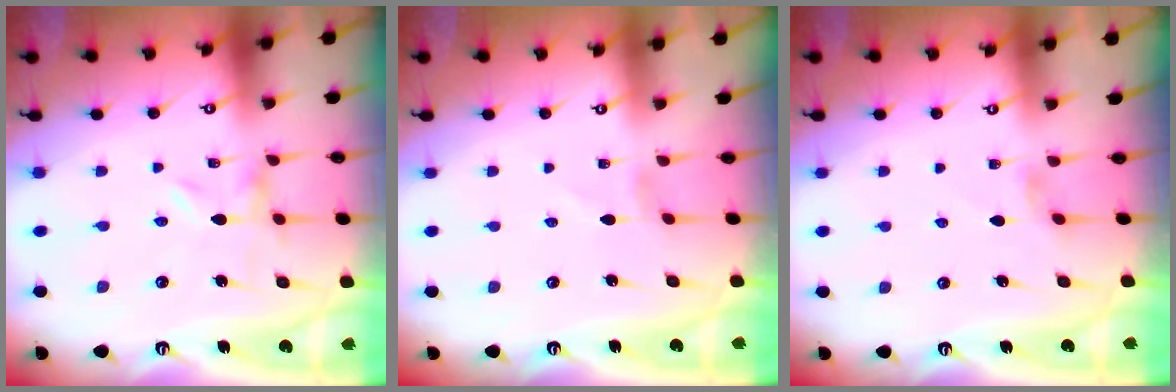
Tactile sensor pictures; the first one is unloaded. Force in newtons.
{"total": 0.6, "press": 0.6, "slide": 0.2}
{"total": 1.4, "press": 1.3, "slide": 0.3}